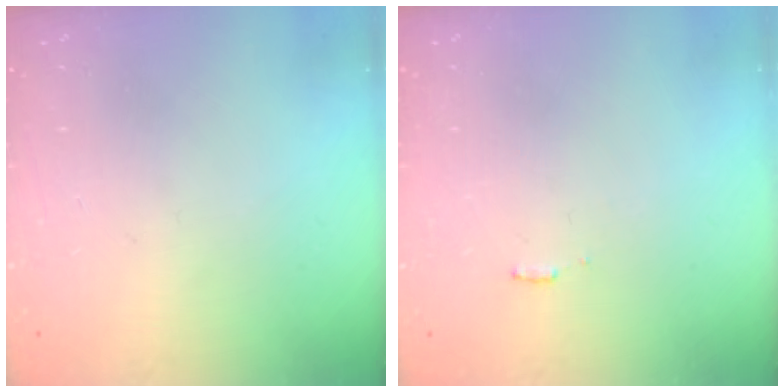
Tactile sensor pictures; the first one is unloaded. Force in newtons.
{"total": 3.0, "press": 3.0, "slide": 0.2}